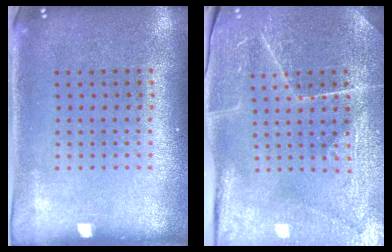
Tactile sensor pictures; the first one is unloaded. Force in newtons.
{"total": 4.0, "press": 4.0, "slide": 0.6}